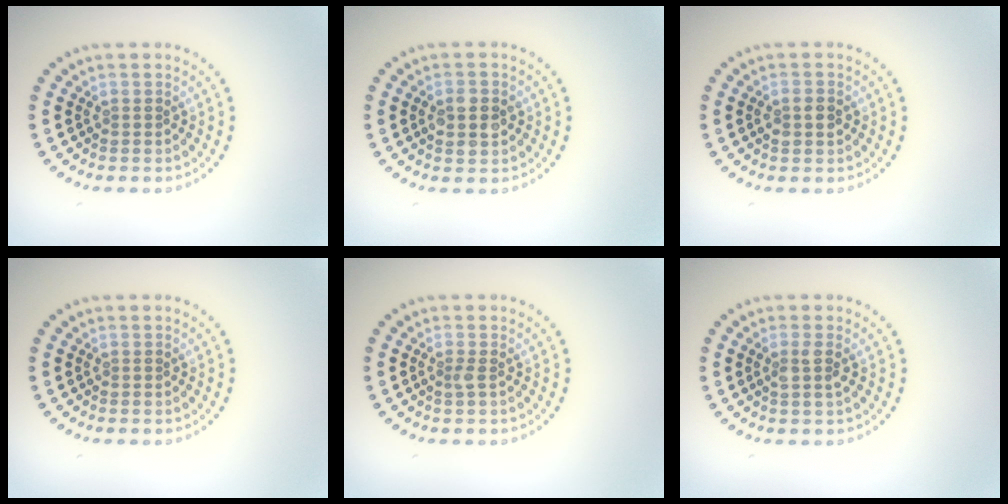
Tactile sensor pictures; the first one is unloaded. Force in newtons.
{"total": 2.9, "press": 2.9, "slide": 0.1}
{"total": 1.4, "press": 1.4, "slide": 0.3}
{"total": 0.0}
{"total": 0.6, "press": 0.5, "slide": 0.3}
{"total": 1.5, "press": 1.3, "slide": 0.9}